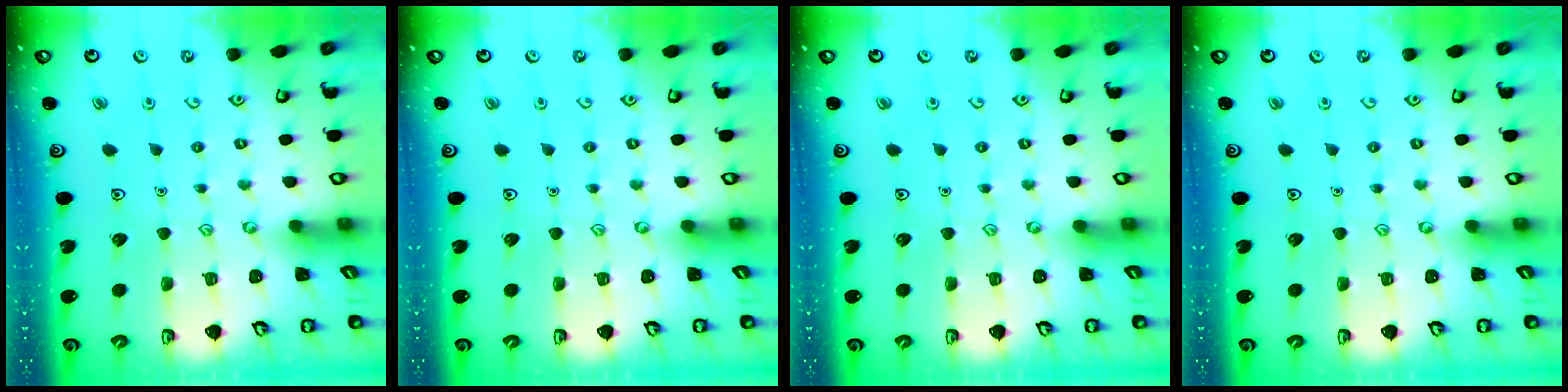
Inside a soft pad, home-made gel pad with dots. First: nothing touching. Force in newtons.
{"total": 0.0}
{"total": 0.0}
{"total": 0.0}